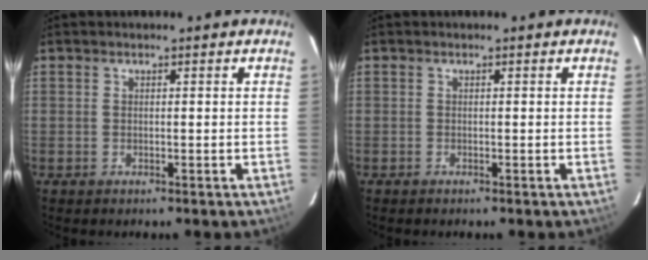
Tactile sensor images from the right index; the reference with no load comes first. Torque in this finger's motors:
{"motor_torque": [0.11, 0.00, 0.04, 0.01]}